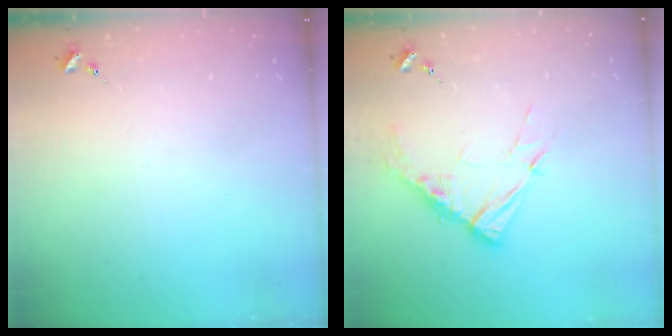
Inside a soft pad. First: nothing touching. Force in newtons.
{"total": 11.3, "press": 11.2, "slide": 1.1}